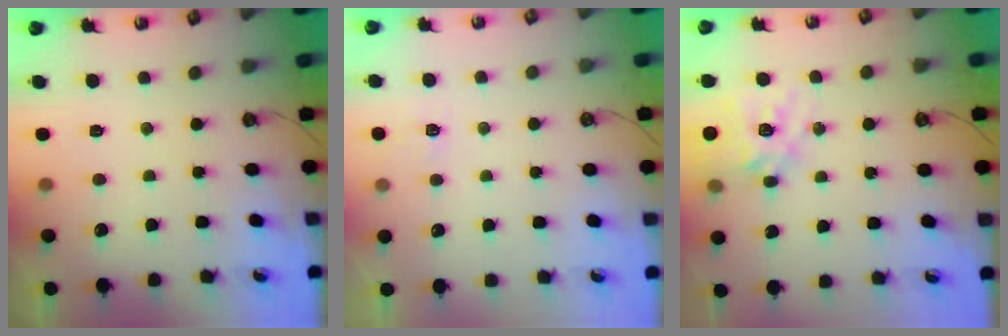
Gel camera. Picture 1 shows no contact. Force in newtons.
{"total": 2.8, "press": 2.8, "slide": 0.4}
{"total": 14.8, "press": 14.8, "slide": 1.4}